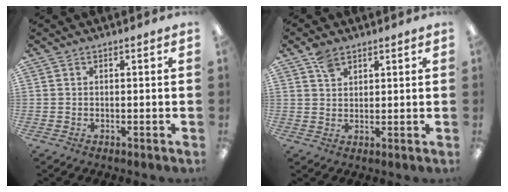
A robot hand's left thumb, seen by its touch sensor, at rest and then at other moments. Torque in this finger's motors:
{"motor_torque": [0.36, 0.13, 0.40, -0.09, 0.00]}